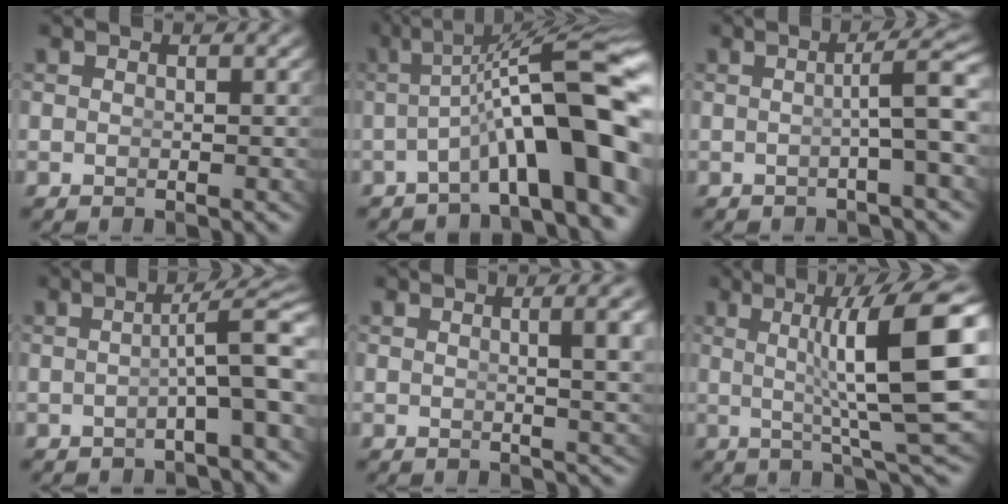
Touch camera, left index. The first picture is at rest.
{"total": 11.0, "force": [-0.7, 3.2, 10.5], "torque": [-0.143, 0.006, -0.007]}
{"total": 3.4, "force": [-0.6, -0.2, 3.4], "torque": [-0.037, 0.008, -0.010]}
{"total": 4.5, "force": [-1.4, 0.4, 4.3], "torque": [-0.047, 0.008, -0.020]}
{"total": 3.3, "force": [1.0, 0.0, 3.1], "torque": [-0.032, -0.003, 0.018]}
{"total": 9.9, "force": [1.1, 1.2, 9.7], "torque": [-0.137, 0.010, 0.019]}